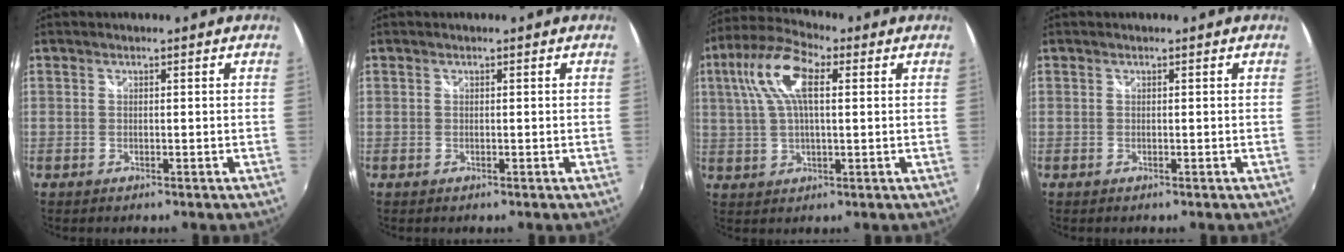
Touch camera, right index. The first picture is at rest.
{"total": 0.0}
{"total": 11.6, "force": [3.5, 4.7, 10.1], "torque": [-0.204, 0.028, 0.059]}
{"total": 0.0}